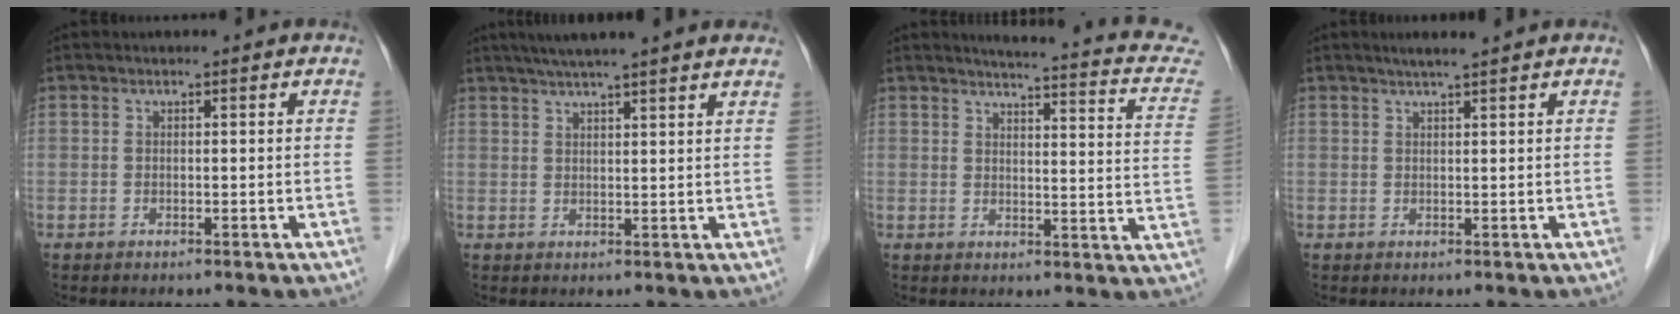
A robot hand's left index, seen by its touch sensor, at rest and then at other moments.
{"total": 12.7, "force": [10.7, 0.3, 6.9], "torque": [-0.108, 0.037, 0.135]}
{"total": 14.8, "force": [13.2, 1.8, 6.5], "torque": [-0.066, -0.047, 0.117]}
{"total": 2.8, "force": [2.3, -0.3, 1.7], "torque": [-0.025, 0.011, 0.038]}